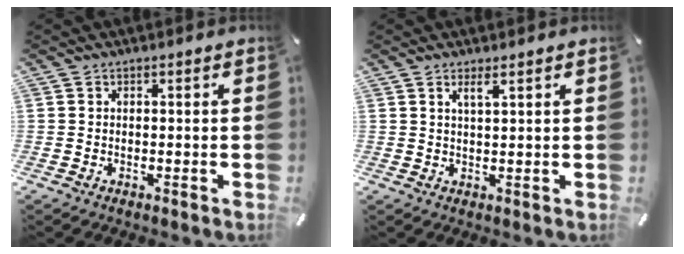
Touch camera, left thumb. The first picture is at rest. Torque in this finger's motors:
{"motor_torque": [0.16, 0.23, 0.35, -0.17, 0.11]}